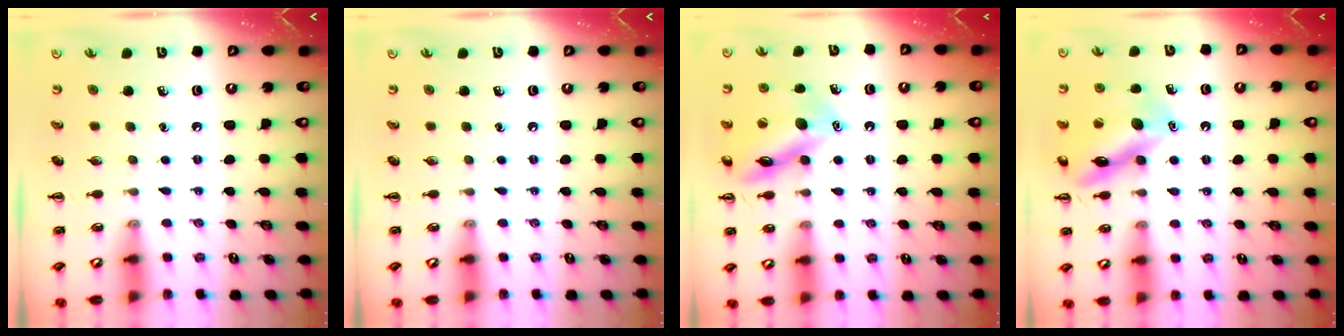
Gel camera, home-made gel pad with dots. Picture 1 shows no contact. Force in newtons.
{"total": 0.0}
{"total": 14.4, "press": 14.3, "slide": 1.1}
{"total": 14.9, "press": 14.9, "slide": 1.3}